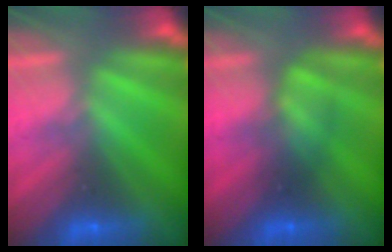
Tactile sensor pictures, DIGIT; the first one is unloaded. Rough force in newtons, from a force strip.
{"total": 2.6}